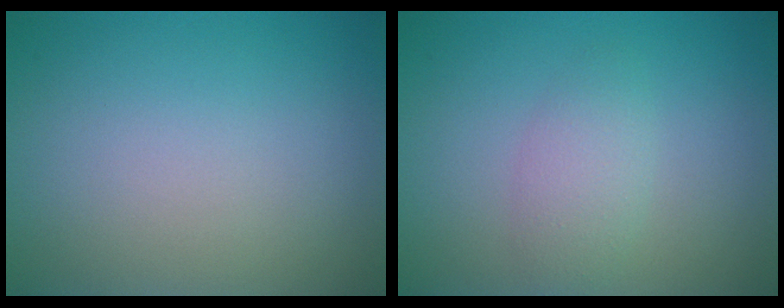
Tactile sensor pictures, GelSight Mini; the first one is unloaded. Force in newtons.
{"total": 2.1, "press": 2.1, "slide": 0.1}